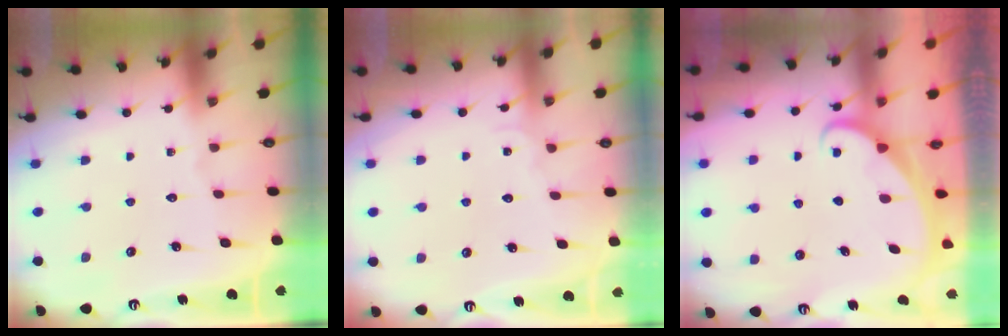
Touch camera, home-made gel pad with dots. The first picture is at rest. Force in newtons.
{"total": 3.1, "press": 3.0, "slide": 0.3}
{"total": 1.9, "press": 1.9, "slide": 0.1}